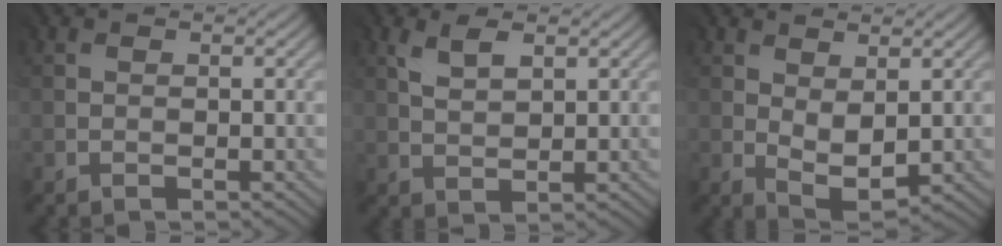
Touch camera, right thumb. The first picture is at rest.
{"total": 3.0, "force": [2.0, 1.4, 1.8], "torque": [-0.049, 0.001, 0.043]}
{"total": 4.3, "force": [0.7, 2.4, 3.5], "torque": [-0.077, -0.007, 0.021]}